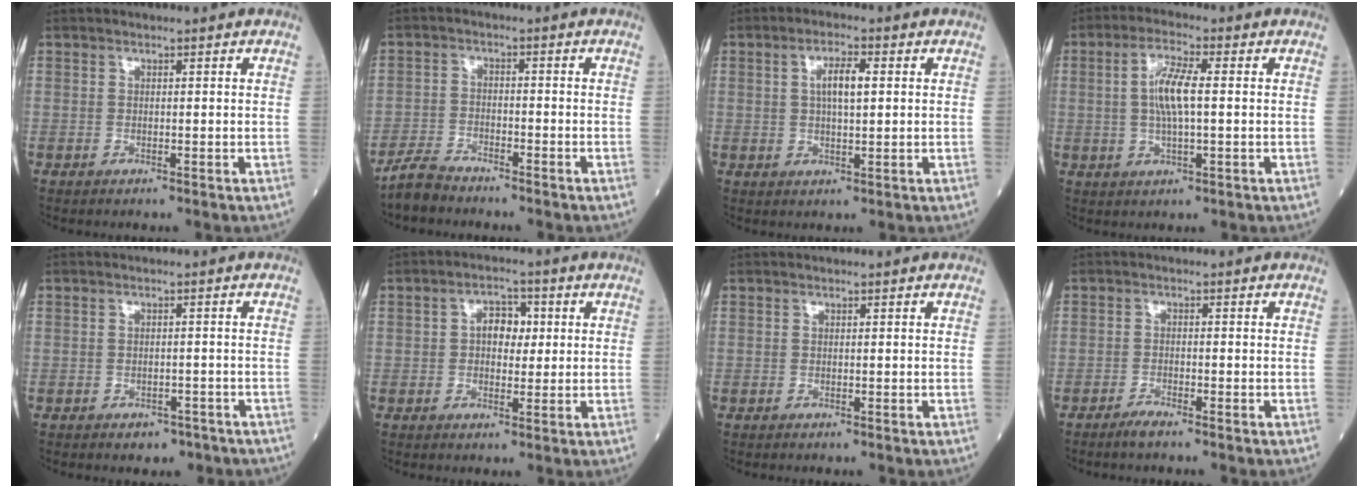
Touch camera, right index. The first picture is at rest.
{"total": 3.8, "force": [-3.7, 0.8, 0.7], "torque": [-0.019, -0.009, -0.073]}
{"total": 4.4, "force": [1.0, 1.2, 4.2], "torque": [-0.075, 0.008, 0.015]}
{"total": 6.5, "force": [0.5, 1.1, 6.3], "torque": [-0.132, 0.005, 0.009]}
{"total": 3.3, "force": [-2.4, 2.0, 1.0], "torque": [-0.013, 0.006, -0.021]}
{"total": 4.4, "force": [0.6, 2.9, 3.3], "torque": [-0.047, 0.016, 0.008]}
{"total": 0.0}
{"total": 1.9, "force": [-1.6, -0.1, 0.9], "torque": [-0.024, -0.004, -0.033]}